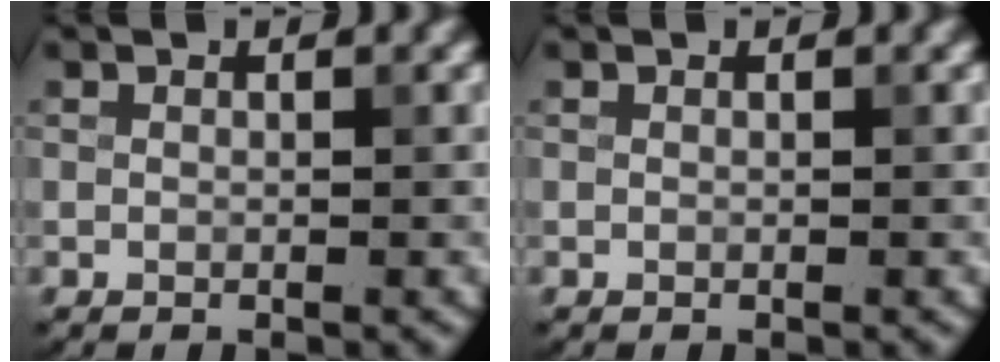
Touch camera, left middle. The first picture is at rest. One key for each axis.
{"total": 0.0}